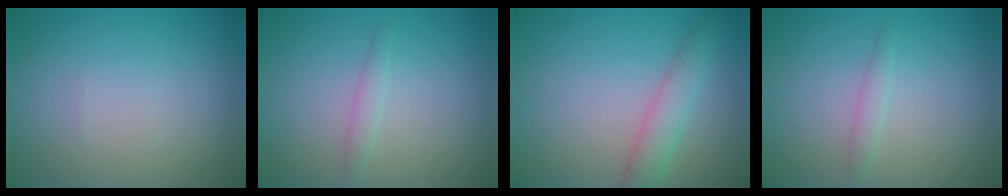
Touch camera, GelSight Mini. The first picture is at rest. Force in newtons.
{"total": 0.5, "press": 0.5, "slide": 0.1}
{"total": 2.8, "press": 2.8, "slide": 0.1}
{"total": 0.5, "press": 0.5, "slide": 0.1}